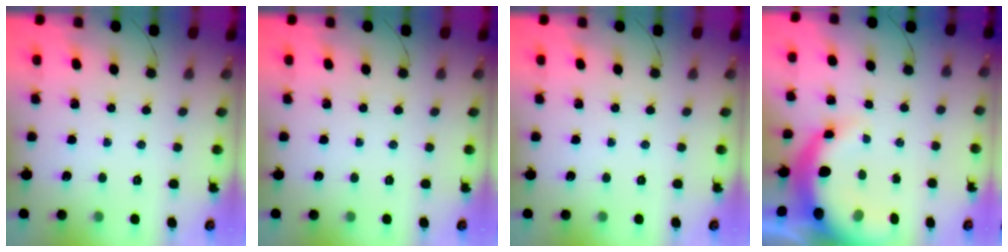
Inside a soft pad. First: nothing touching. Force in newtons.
{"total": 0.0}
{"total": 0.0}
{"total": 9.4, "press": 9.2, "slide": 2.3}